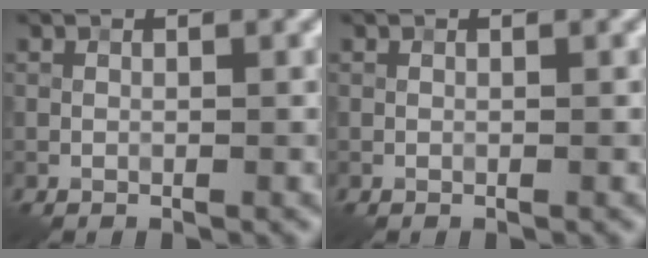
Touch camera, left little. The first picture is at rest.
{"total": 0.0}